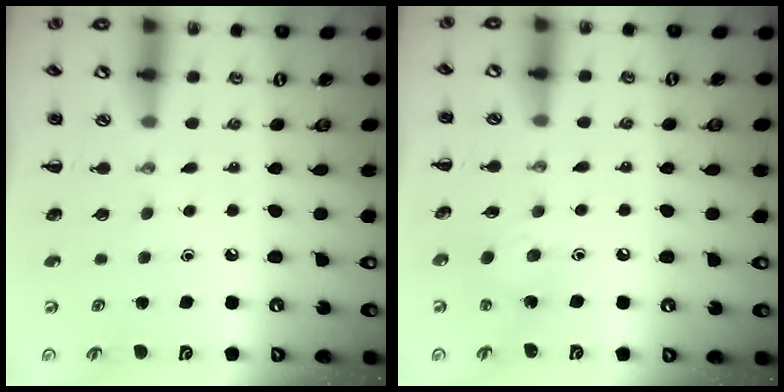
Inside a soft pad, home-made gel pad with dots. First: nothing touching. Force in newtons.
{"total": 5.6, "press": 5.6, "slide": 0.6}